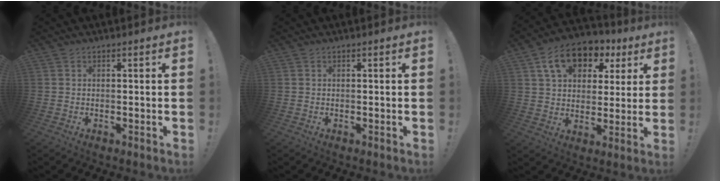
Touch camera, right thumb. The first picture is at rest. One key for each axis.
{"total": 0.0}
{"total": 14.5, "fx": 7.2, "fy": 9.9, "fz": 7.9, "tx": -0.116, "ty": -0.026, "tz": 0.133}